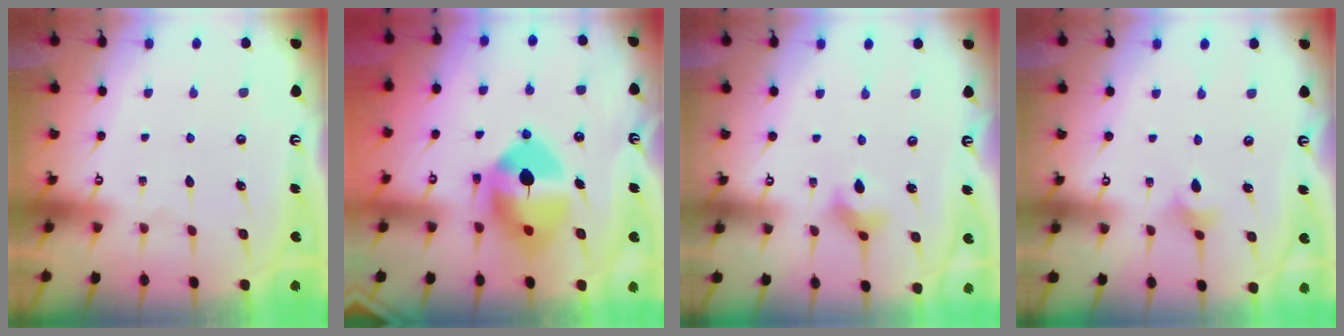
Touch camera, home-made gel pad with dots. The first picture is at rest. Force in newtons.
{"total": 14.4, "press": 14.2, "slide": 2.2}
{"total": 3.9, "press": 3.8, "slide": 0.8}
{"total": 2.5, "press": 2.4, "slide": 0.6}